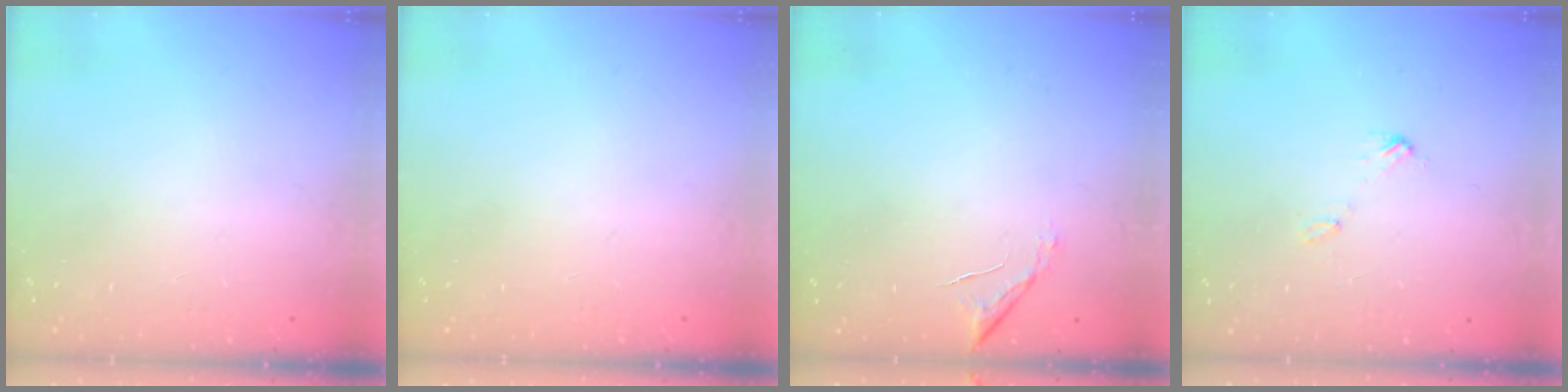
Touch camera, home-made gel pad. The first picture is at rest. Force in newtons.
{"total": 0.0}
{"total": 6.6, "press": 6.6, "slide": 0.4}
{"total": 4.0, "press": 4.0, "slide": 0.3}